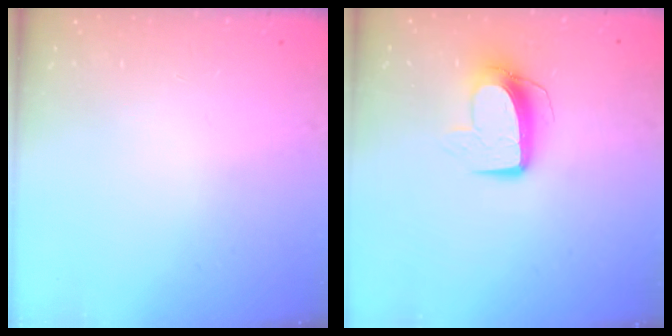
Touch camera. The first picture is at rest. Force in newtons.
{"total": 10.2, "press": 10.2, "slide": 0.6}